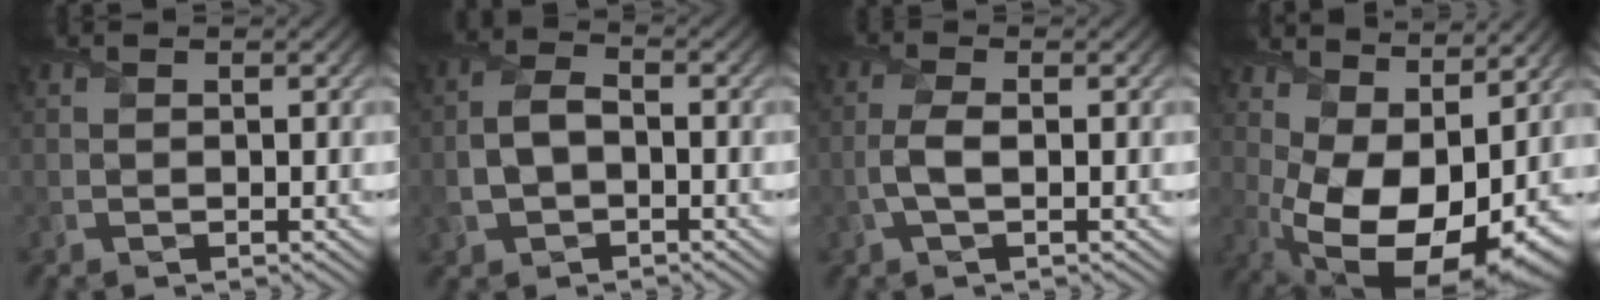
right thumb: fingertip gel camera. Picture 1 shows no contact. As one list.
[{"total": 4.7, "force": [-1.2, 3.1, 3.3], "torque": [-0.083, -0.003, -0.027]}, {"total": 2.9, "force": [-0.4, 1.1, 2.6], "torque": [-0.066, 0.002, -0.011]}, {"total": 15.9, "force": [1.3, 9.1, 13.0], "torque": [-0.225, -0.031, 0.058]}]